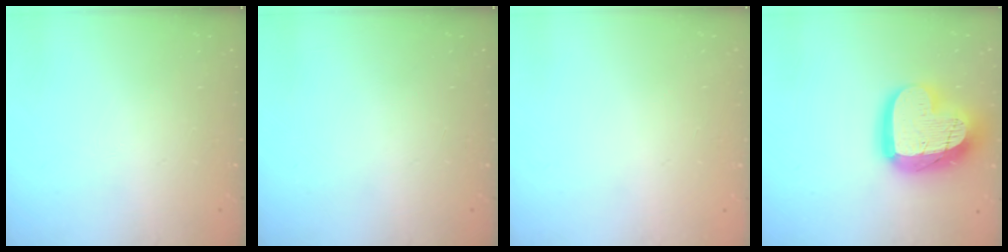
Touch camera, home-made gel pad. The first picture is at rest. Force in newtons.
{"total": 0.0}
{"total": 0.0}
{"total": 21.2, "press": 21.2, "slide": 1.7}